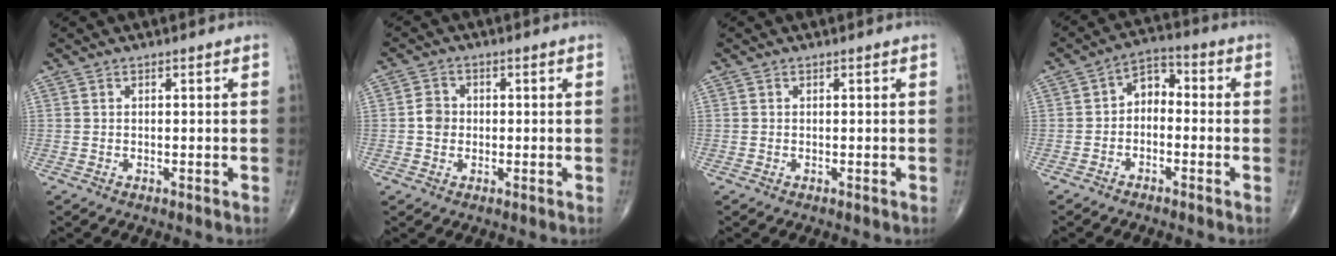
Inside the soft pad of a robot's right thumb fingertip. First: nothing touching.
{"total": 3.3, "force": [-0.2, 2.9, 1.5], "torque": [-0.015, 0.006, -0.010]}
{"total": 0.0}
{"total": 5.6, "force": [-1.0, 3.9, 3.9], "torque": [-0.043, 0.034, -0.034]}